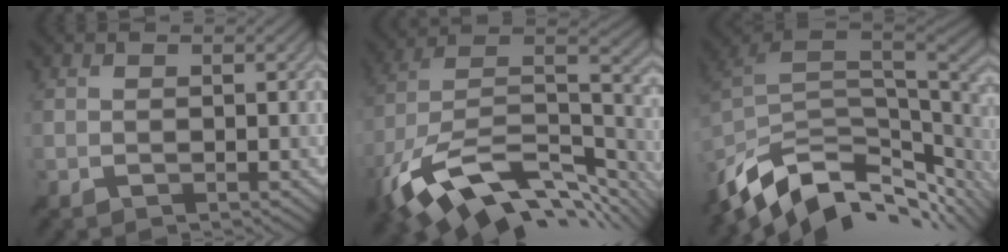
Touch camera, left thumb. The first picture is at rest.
{"total": 17.2, "force": [-8.1, 8.8, 12.3], "torque": [-0.288, -0.015, -0.138]}
{"total": 12.2, "force": [-6.7, 6.0, 8.2], "torque": [-0.197, -0.017, -0.113]}